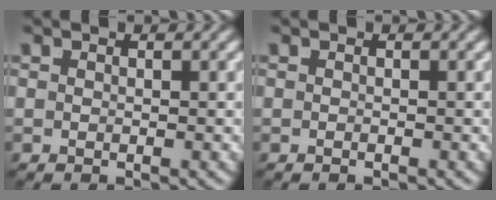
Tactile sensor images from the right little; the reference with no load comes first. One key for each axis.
{"total": 0.0}